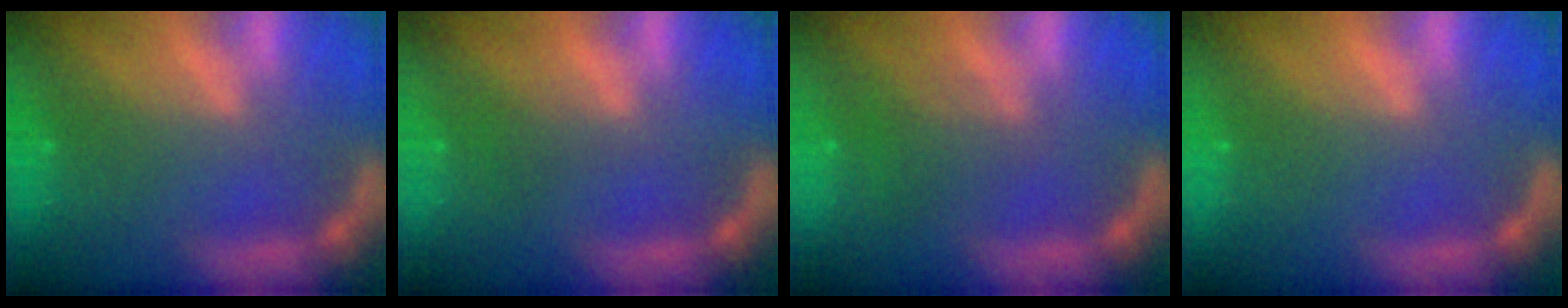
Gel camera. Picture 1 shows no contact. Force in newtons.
{"total": 1.0}
{"total": 2.5}
{"total": 0.0}